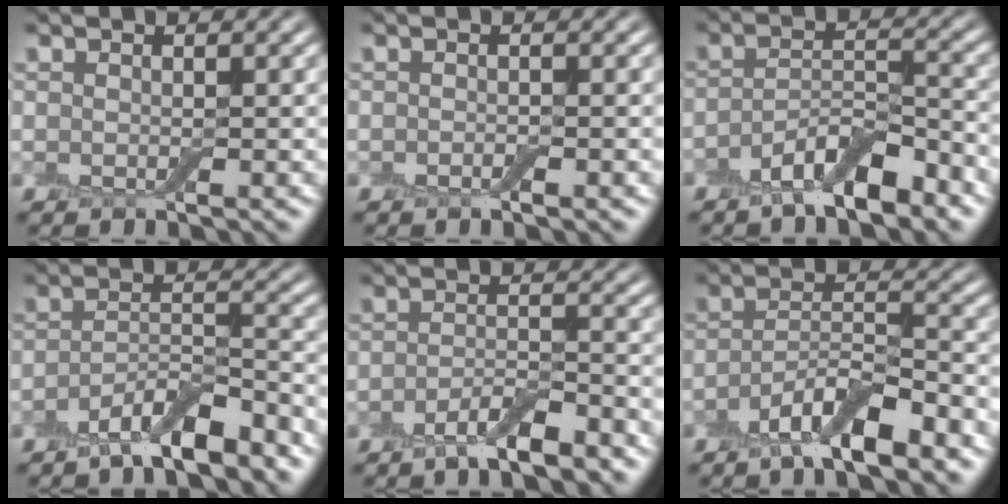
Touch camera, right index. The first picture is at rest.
{"total": 0.7, "force": [-0.4, 0.1, 0.6], "torque": [-0.009, -0.001, -0.006]}
{"total": 5.3, "force": [-3.5, 1.6, 3.6], "torque": [-0.061, -0.001, -0.064]}
{"total": 5.3, "force": [-3.9, 1.3, 3.4], "torque": [-0.057, 0.000, -0.071]}
{"total": 3.7, "force": [-2.5, 0.8, 2.6], "torque": [-0.046, 0.004, -0.051]}
{"total": 6.1, "force": [-3.8, 1.5, 4.5], "torque": [-0.077, -0.002, -0.072]}